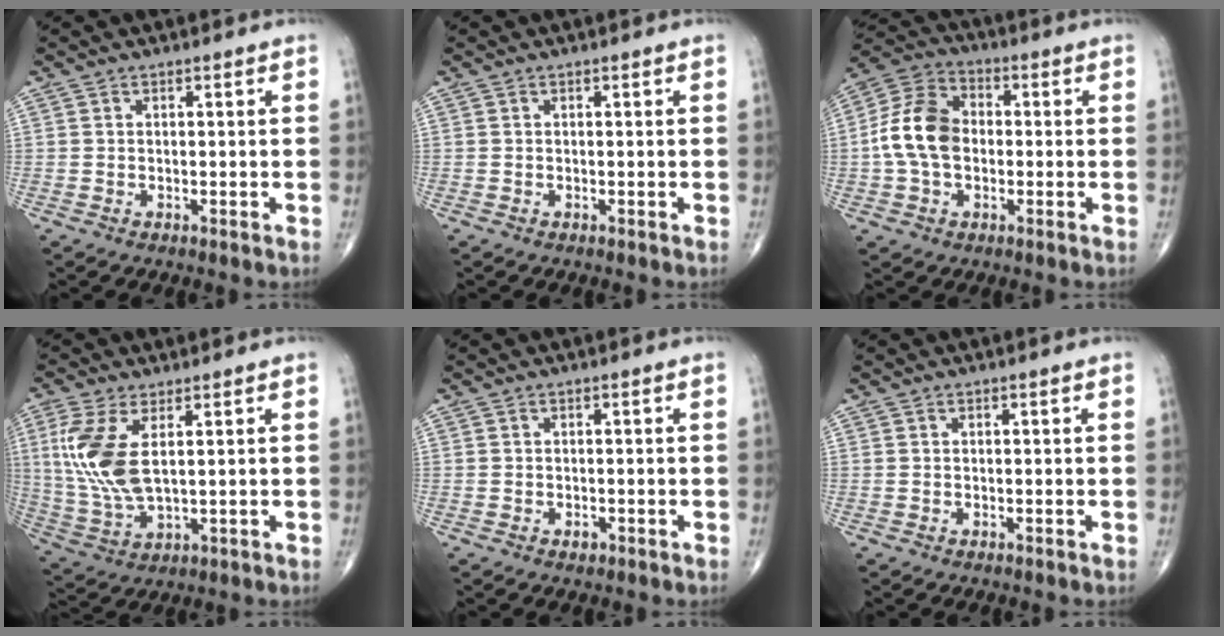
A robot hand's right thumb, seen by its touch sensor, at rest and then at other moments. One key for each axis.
{"total": 0.0}
{"total": 11.8, "fx": -0.6, "fy": 8.2, "fz": 8.4, "tx": -0.153, "ty": 0.030, "tz": -0.022}
{"total": 11.8, "fx": 2.8, "fy": 5.1, "fz": 10.2, "tx": -0.240, "ty": -0.012, "tz": 0.068}
{"total": 0.9, "fx": -0.5, "fy": 0.6, "fz": 0.5, "tx": -0.003, "ty": 0.001, "tz": -0.008}
{"total": 0.0}